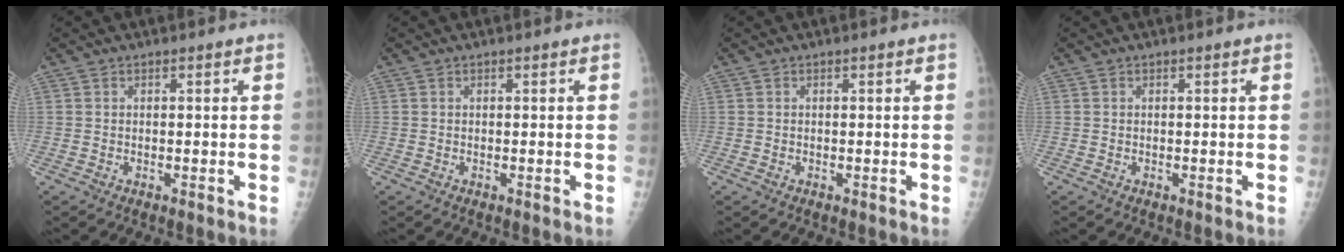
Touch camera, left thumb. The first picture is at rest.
{"total": 0.0}
{"total": 0.0}
{"total": 0.0}